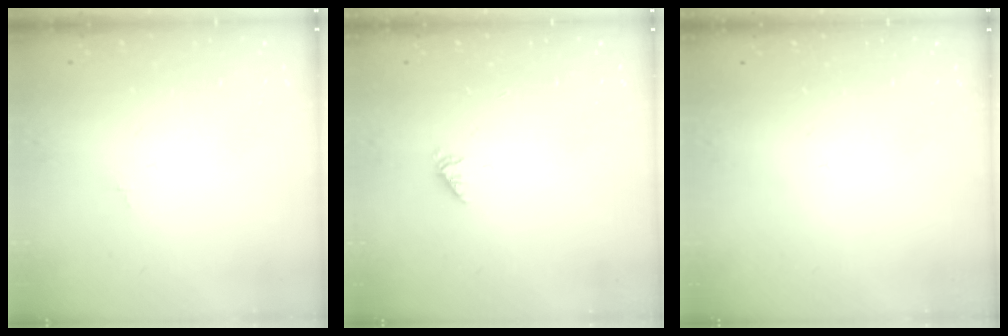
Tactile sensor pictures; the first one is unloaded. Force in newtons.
{"total": 1.1, "press": 1.1, "slide": 0.1}
{"total": 0.0}